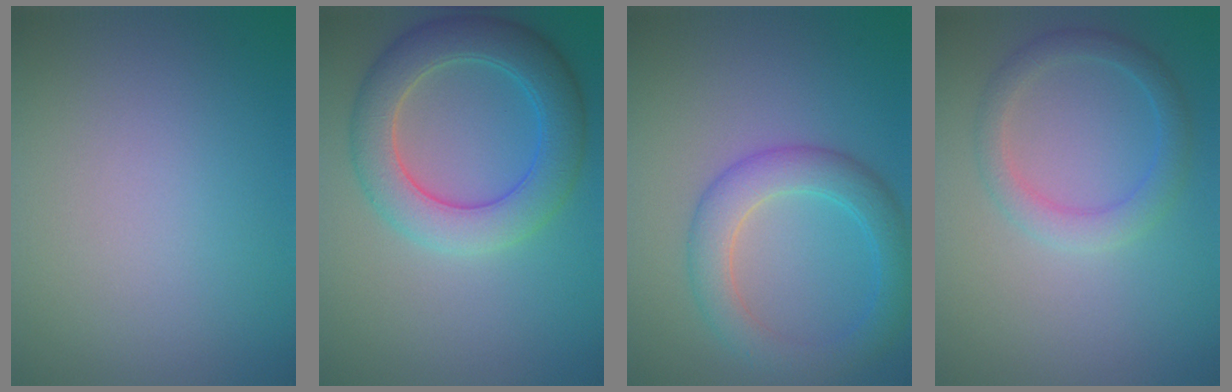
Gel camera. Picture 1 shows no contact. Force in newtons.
{"total": 6.6, "press": 6.6, "slide": 0.2}
{"total": 4.7, "press": 4.7, "slide": 0.2}
{"total": 2.8, "press": 2.8, "slide": 0.1}